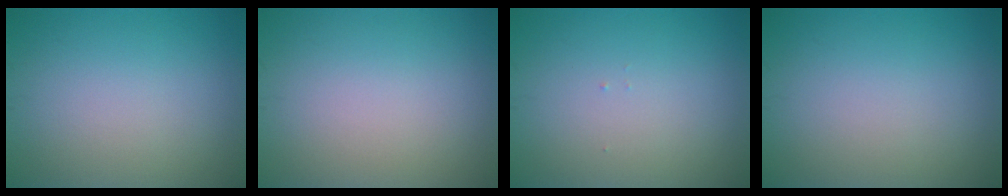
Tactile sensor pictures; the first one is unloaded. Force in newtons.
{"total": 0.0}
{"total": 0.0}
{"total": 0.0}